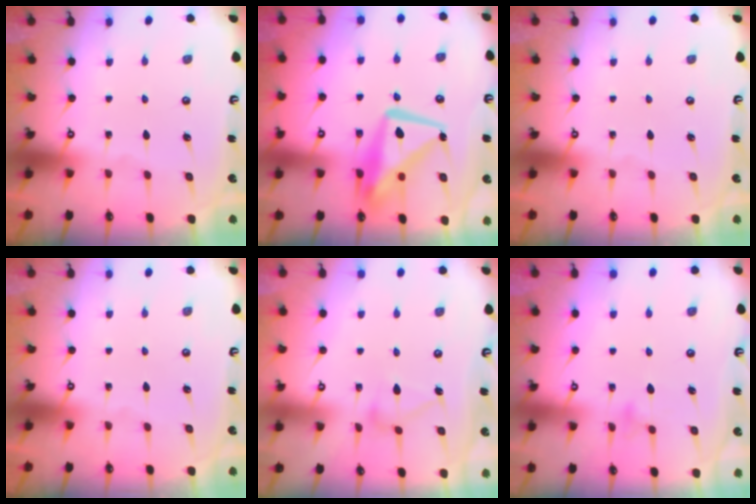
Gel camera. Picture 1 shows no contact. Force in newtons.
{"total": 13.4, "press": 13.3, "slide": 1.6}
{"total": 0.0}
{"total": 0.0}
{"total": 9.4, "press": 9.4, "slide": 0.3}
{"total": 7.4, "press": 7.4, "slide": 0.4}